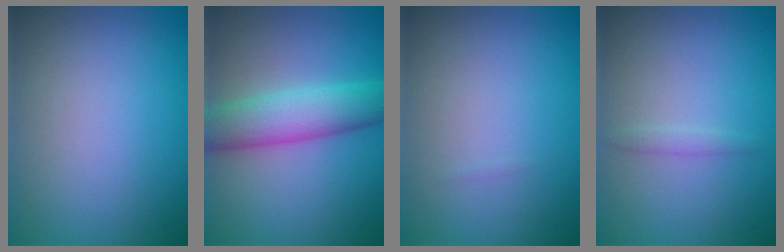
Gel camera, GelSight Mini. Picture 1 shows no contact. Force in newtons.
{"total": 4.8, "press": 4.8, "slide": 0.2}
{"total": 0.0}
{"total": 0.8, "press": 0.8, "slide": 0.1}